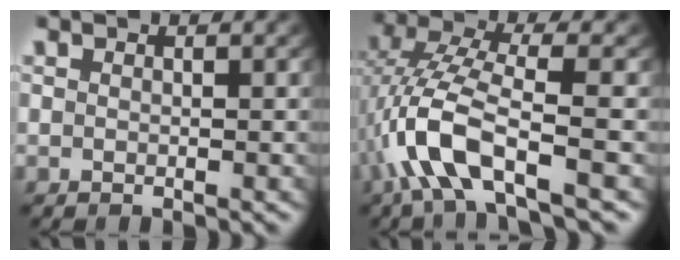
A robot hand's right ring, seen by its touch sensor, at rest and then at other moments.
{"total": 6.5, "force": [-1.4, 2.7, 5.8], "torque": [-0.159, -0.023, -0.011]}